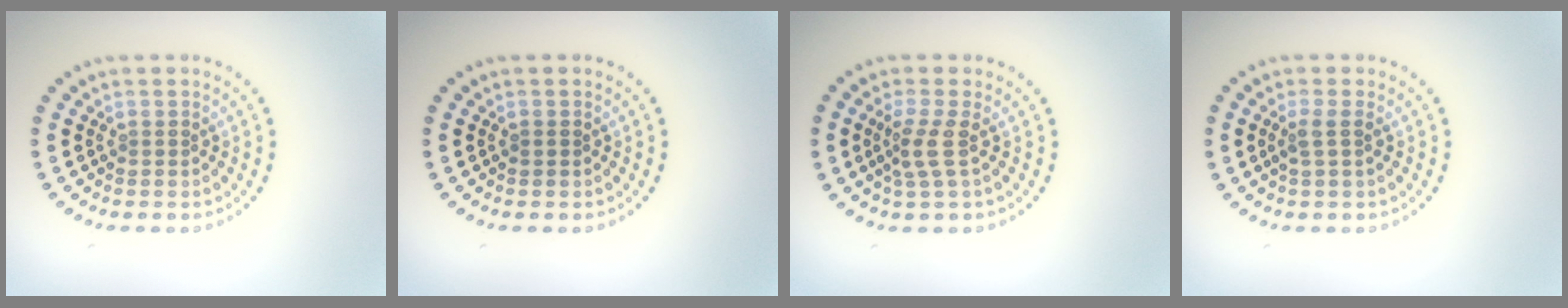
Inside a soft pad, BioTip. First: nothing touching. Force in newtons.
{"total": 0.5, "press": 0.5, "slide": 0.1}
{"total": 2.3, "press": 1.6, "slide": 1.6}
{"total": 1.5, "press": 1.1, "slide": 0.9}